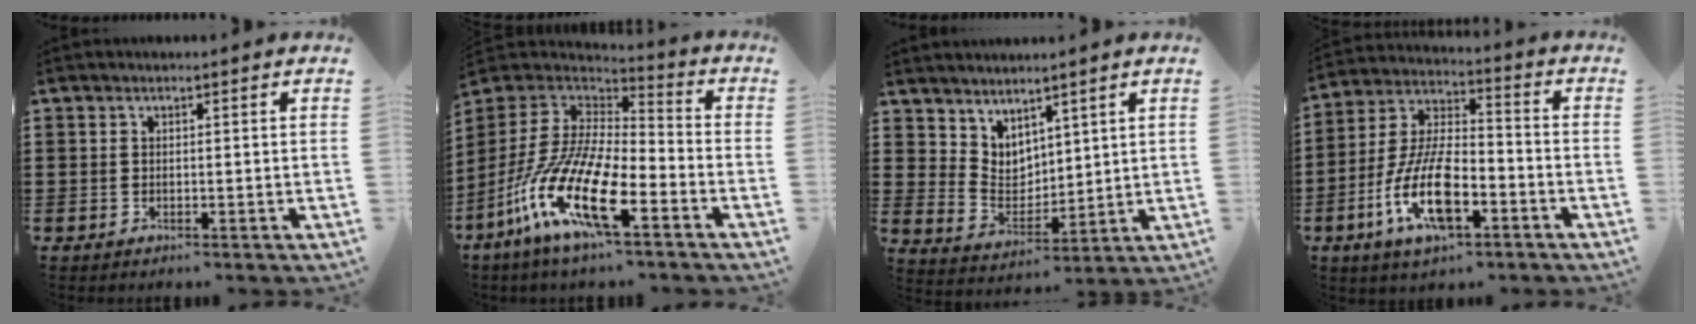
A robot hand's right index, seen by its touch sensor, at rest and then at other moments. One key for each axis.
{"total": 16.1, "fx": -8.9, "fy": 4.8, "fz": 12.6, "tx": -0.291, "ty": -0.001, "tz": -0.172}
{"total": 4.6, "fx": 3.8, "fy": 2.5, "fz": -0.1, "tx": -0.021, "ty": -0.015, "tz": 0.073}
{"total": 12.9, "fx": -5.5, "fy": 5.0, "fz": 10.5, "tx": -0.238, "ty": -0.003, "tz": -0.107}